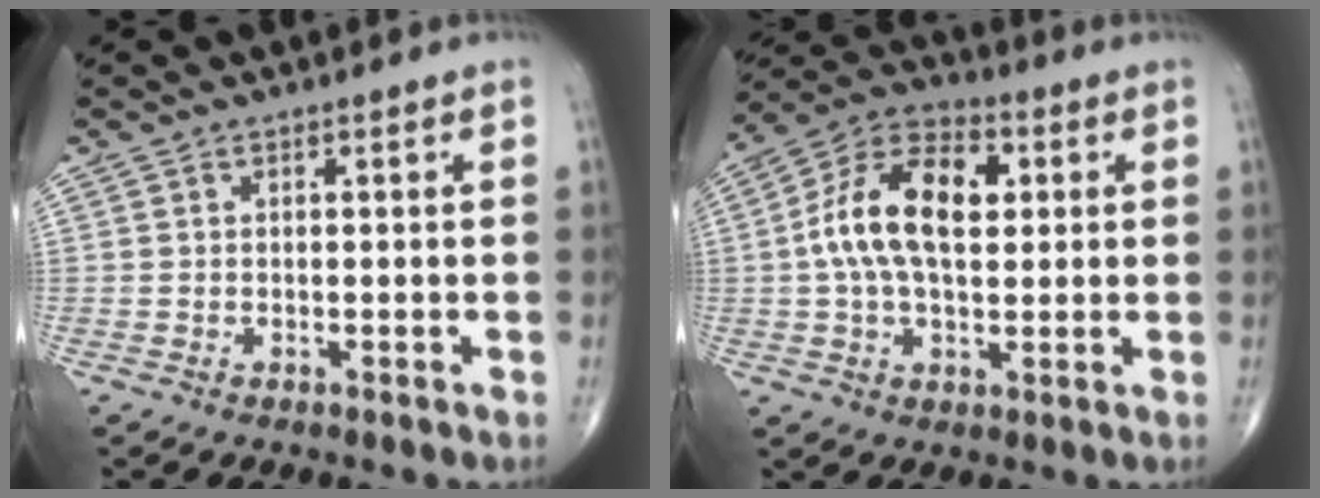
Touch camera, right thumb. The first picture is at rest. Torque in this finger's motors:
{"motor_torque": [1.41, 1.45, 1.52, -0.02, 0.30]}